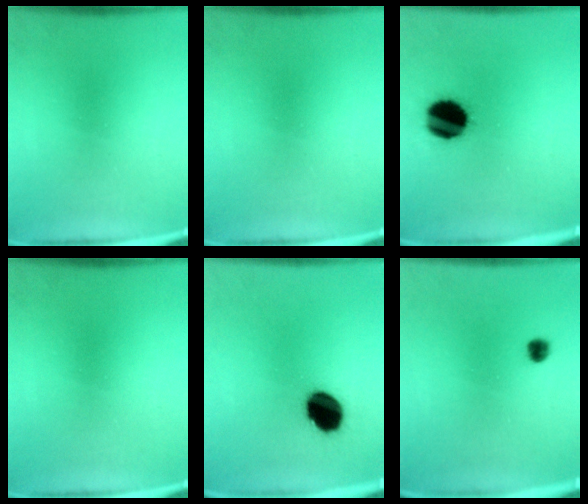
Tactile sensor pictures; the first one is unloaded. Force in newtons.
{"total": 0.0}
{"total": 15.0}
{"total": 0.0}
{"total": 11.8}
{"total": 2.4}